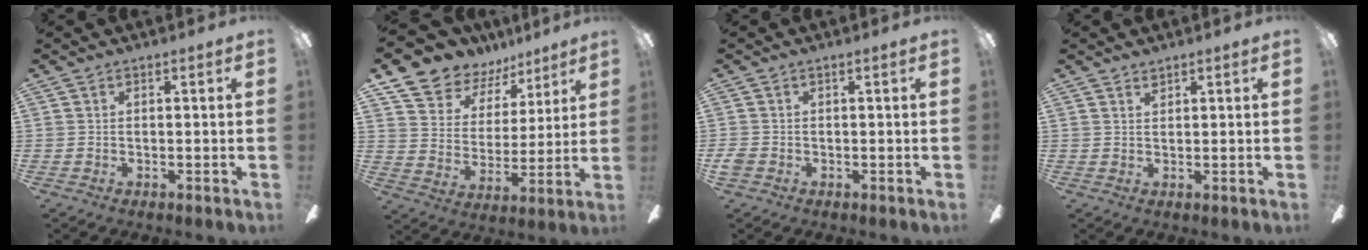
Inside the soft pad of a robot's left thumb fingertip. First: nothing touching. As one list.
[{"total": 11.7, "force": [9.9, 5.9, 2.1], "torque": [-0.061, -0.080, 0.187]}, {"total": 1.5, "force": [-0.7, 1.1, 0.8], "torque": [-0.014, 0.003, -0.012]}, {"total": 1.2, "force": [1.1, 0.4, 0.2], "torque": [-0.005, -0.002, 0.022]}]